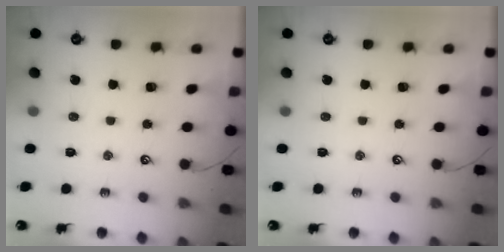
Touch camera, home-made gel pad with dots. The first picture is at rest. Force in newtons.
{"total": 0.0}